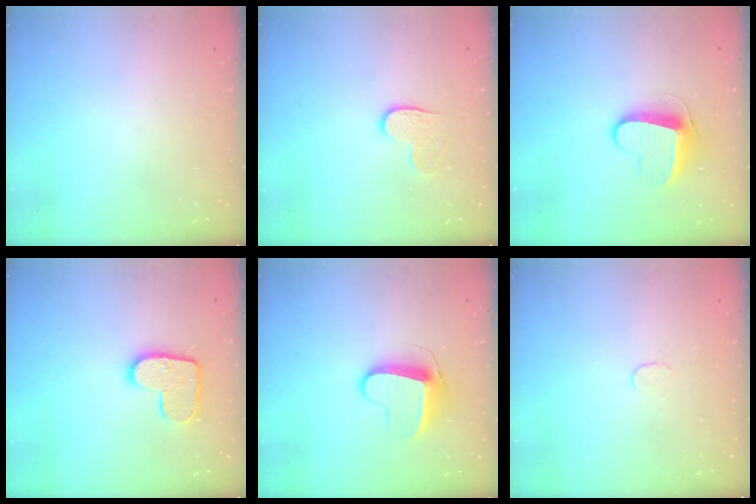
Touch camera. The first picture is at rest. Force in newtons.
{"total": 4.0, "press": 3.9, "slide": 0.4}
{"total": 9.8, "press": 9.8, "slide": 0.5}
{"total": 11.8, "press": 11.7, "slide": 0.6}
{"total": 9.8, "press": 9.8, "slide": 0.5}
{"total": 3.1, "press": 3.1, "slide": 0.3}